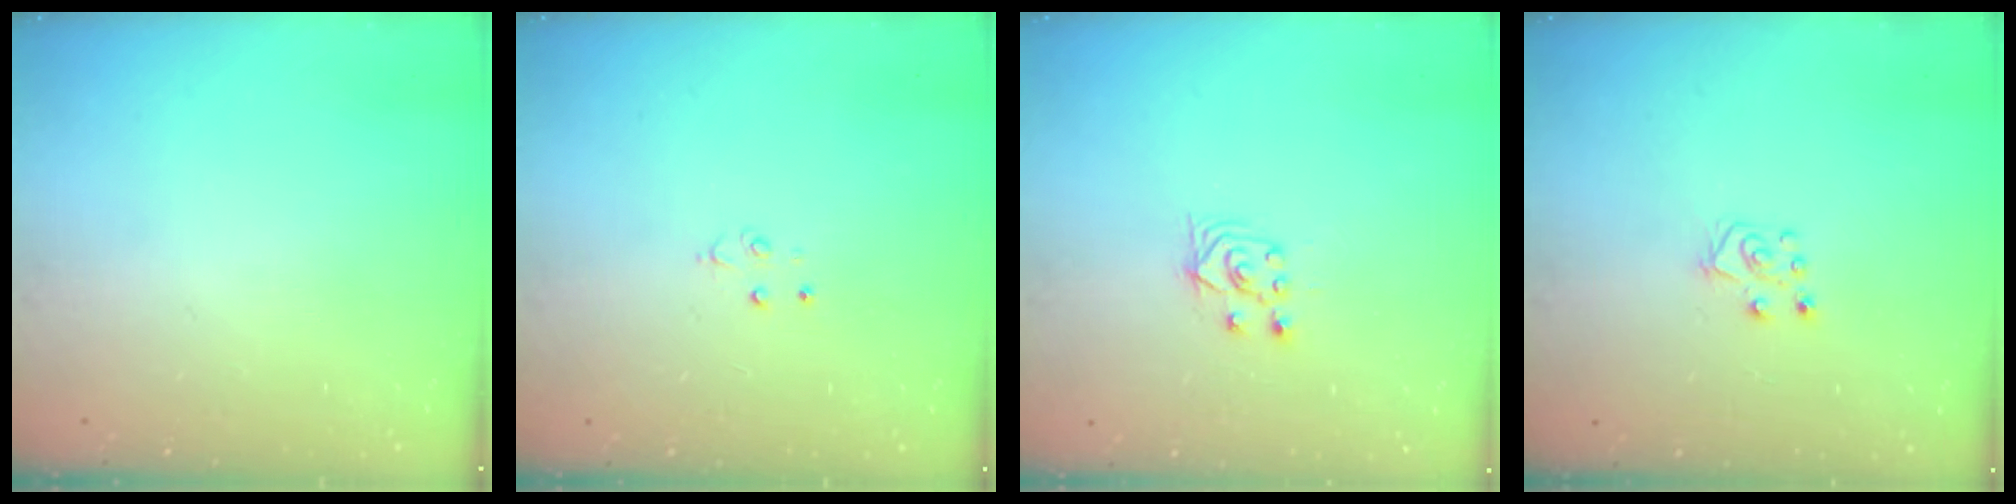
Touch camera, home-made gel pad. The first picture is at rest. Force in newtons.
{"total": 2.8, "press": 2.8, "slide": 0.3}
{"total": 3.4, "press": 3.2, "slide": 0.9}
{"total": 6.8, "press": 6.8, "slide": 0.4}